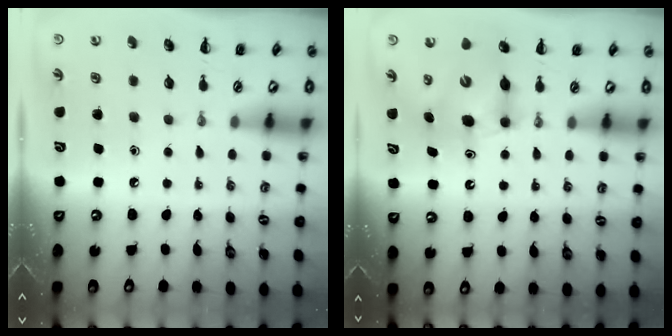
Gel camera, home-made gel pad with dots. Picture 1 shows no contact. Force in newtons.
{"total": 6.5, "press": 6.4, "slide": 1.1}